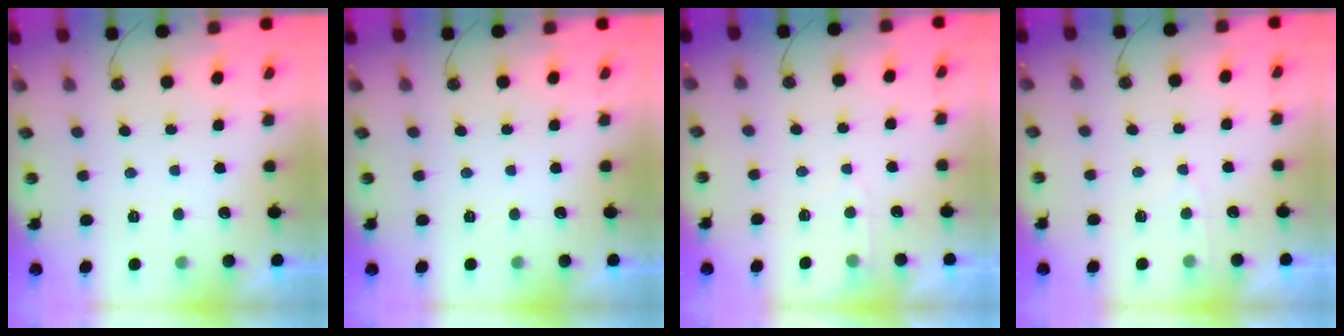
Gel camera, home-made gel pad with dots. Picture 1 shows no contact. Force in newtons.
{"total": 0.0}
{"total": 3.6, "press": 3.6, "slide": 0.5}
{"total": 3.8, "press": 3.8, "slide": 0.4}